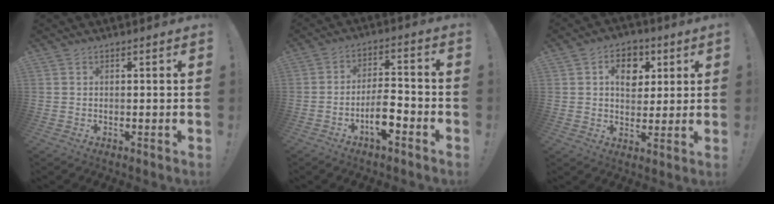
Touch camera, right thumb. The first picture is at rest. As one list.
[{"total": 8.4, "force": [-4.1, 2.9, 6.7], "torque": [-0.117, 0.017, -0.071]}, {"total": 9.3, "force": [3.2, 6.9, 5.4], "torque": [-0.063, -0.008, 0.056]}]